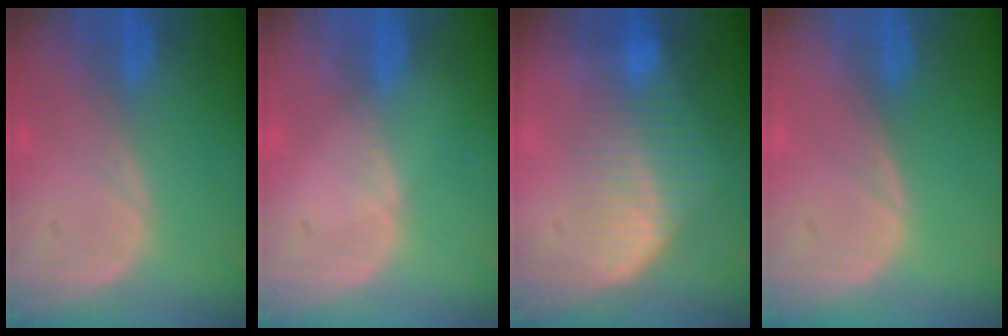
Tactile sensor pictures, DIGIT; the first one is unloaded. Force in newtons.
{"total": 0.6, "press": 0.5, "slide": 0.2}
{"total": 7.2, "press": 6.7, "slide": 2.9}
{"total": 0.0}